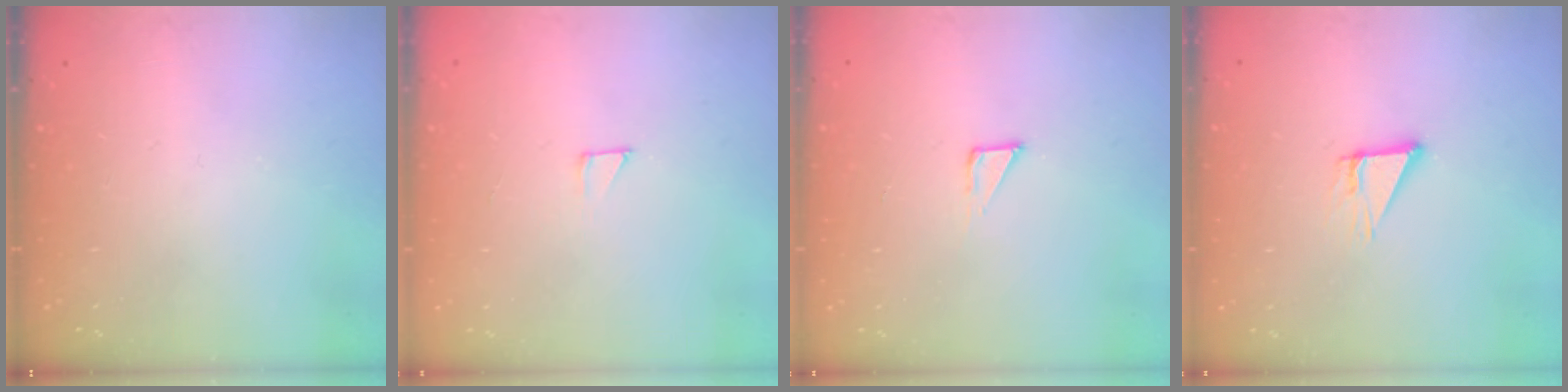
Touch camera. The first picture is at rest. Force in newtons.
{"total": 1.9, "press": 1.9, "slide": 0.1}
{"total": 2.3, "press": 2.3, "slide": 0.1}
{"total": 3.8, "press": 3.8, "slide": 0.4}